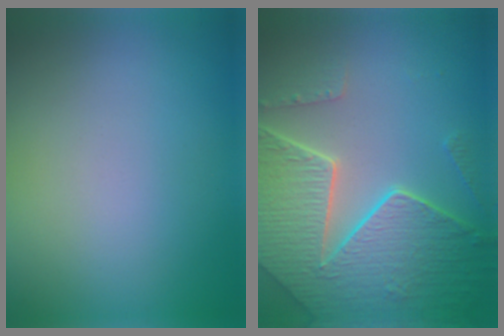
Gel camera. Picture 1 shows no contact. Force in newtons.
{"total": 8.1, "press": 5.8, "slide": 5.6}